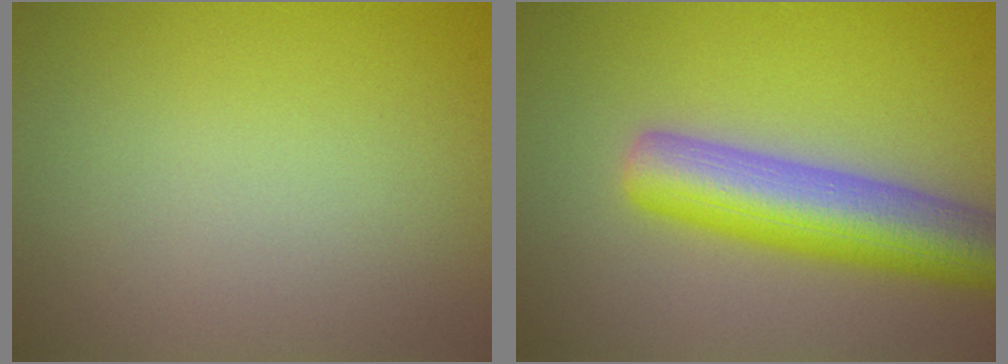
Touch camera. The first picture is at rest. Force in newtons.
{"total": 7.8, "press": 7.8, "slide": 0.2}